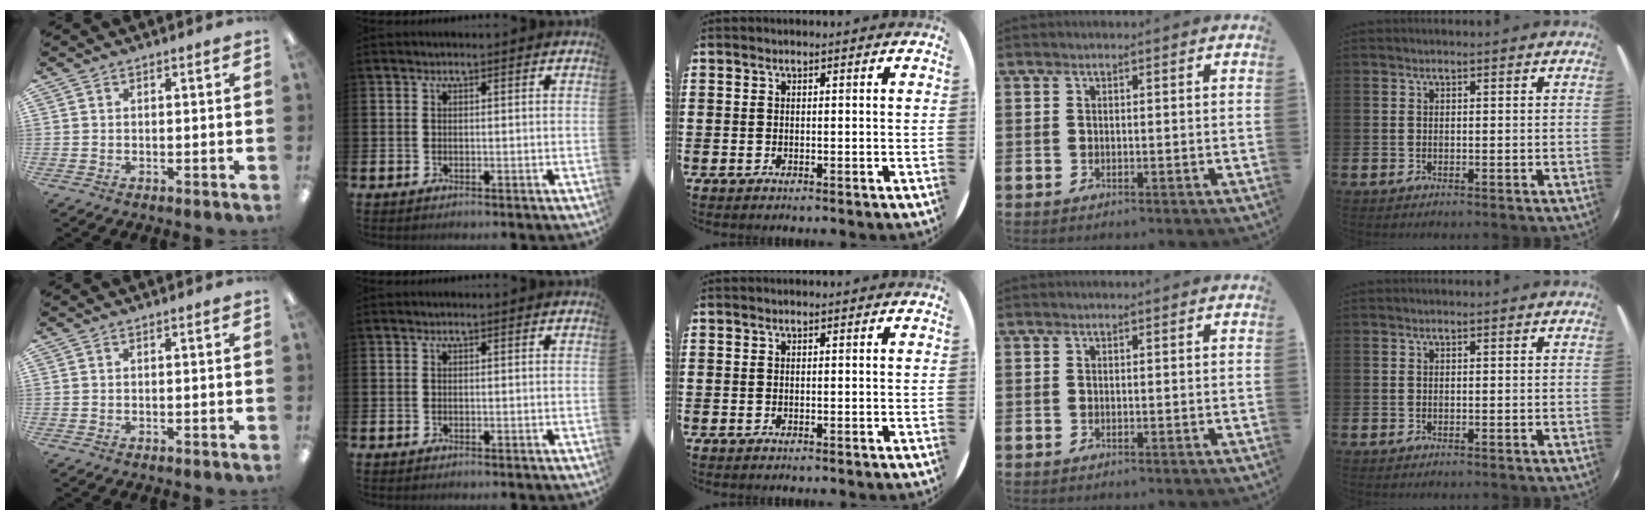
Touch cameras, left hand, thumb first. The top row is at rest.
{}